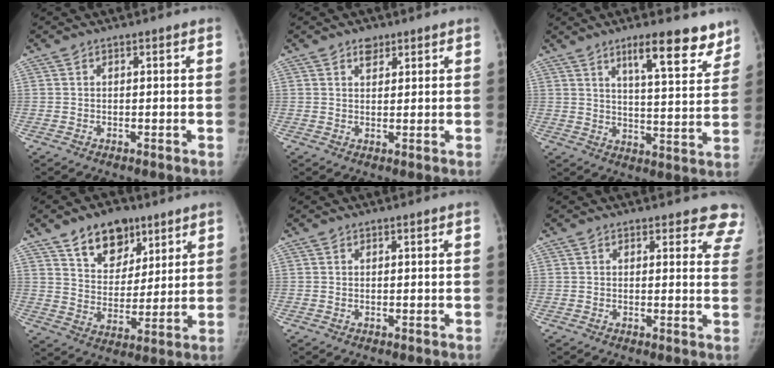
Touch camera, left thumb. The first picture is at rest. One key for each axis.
{"total": 2.5, "fx": 1.6, "fy": 1.6, "fz": 0.9, "tx": 0.003, "ty": -0.009, "tz": 0.025}
{"total": 13.2, "fx": 9.1, "fy": 3.3, "fz": 9.0, "tx": -0.086, "ty": -0.055, "tz": 0.132}
{"total": 12.3, "fx": 7.6, "fy": 7.9, "fz": 5.6, "tx": -0.046, "ty": -0.042, "tz": 0.130}
{"total": 0.0}
{"total": 7.1, "fx": 6.3, "fy": 3.1, "fz": 1.2, "tx": 0.043, "ty": -0.026, "tz": 0.037}